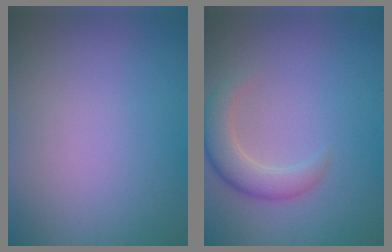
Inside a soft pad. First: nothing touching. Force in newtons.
{"total": 3.5, "press": 3.5, "slide": 0.3}